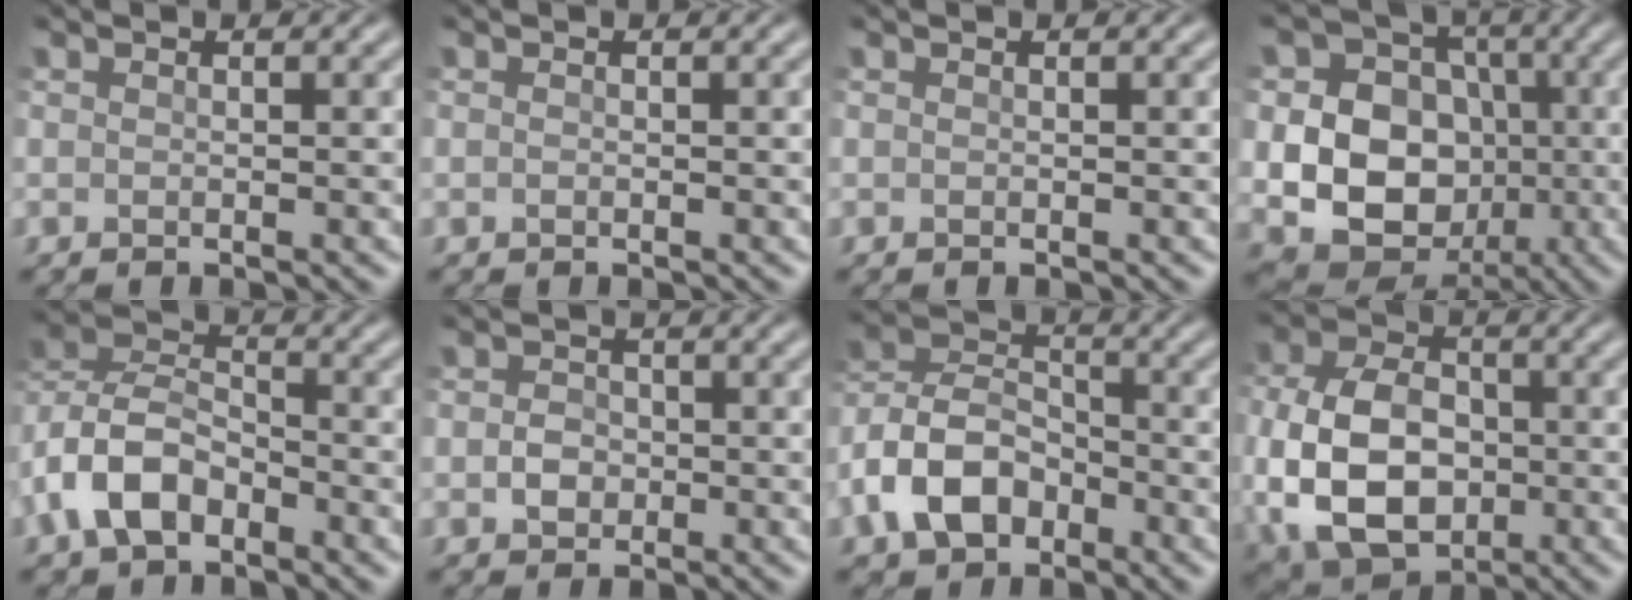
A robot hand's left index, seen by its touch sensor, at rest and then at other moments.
{"total": 0.0}
{"total": 0.0}
{"total": 11.8, "force": [-0.5, 10.3, 5.7], "torque": [-0.100, 0.005, -0.024]}
{"total": 6.3, "force": [-3.0, 3.9, 3.9], "torque": [-0.085, 0.010, -0.069]}
{"total": 1.7, "force": [-0.1, 1.5, 0.6], "torque": [-0.008, 0.004, -0.006]}
{"total": 6.9, "force": [-3.2, 4.8, 3.9], "torque": [-0.081, 0.010, -0.074]}
{"total": 10.4, "force": [-1.4, 7.5, 7.1], "torque": [-0.160, -0.009, -0.031]}